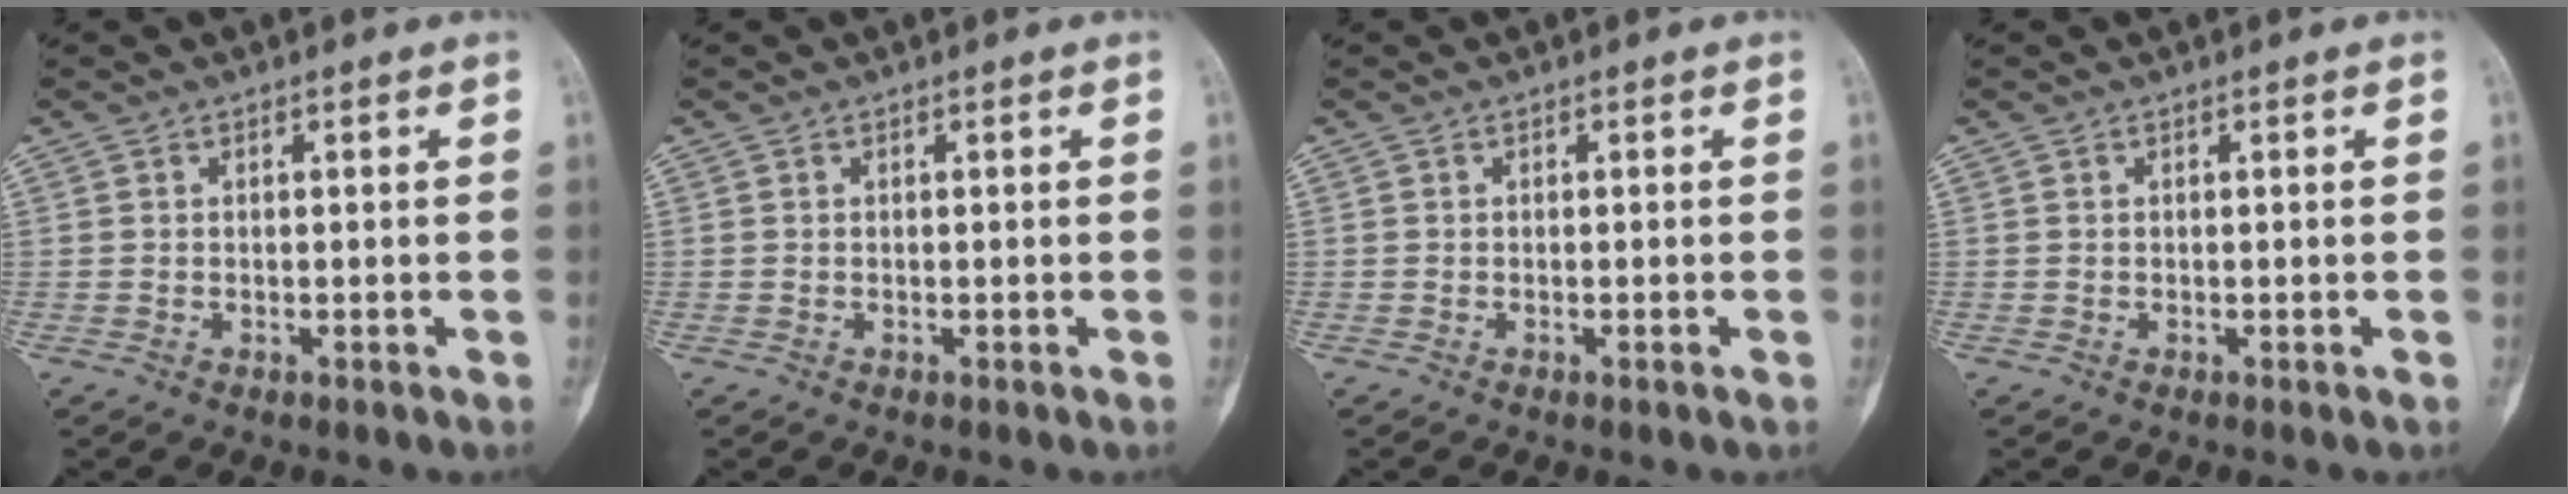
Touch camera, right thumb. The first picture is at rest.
{"total": 0.0}
{"total": 0.6, "force": [-0.3, 0.1, 0.5], "torque": [-0.010, -0.001, -0.002]}
{"total": 0.0}